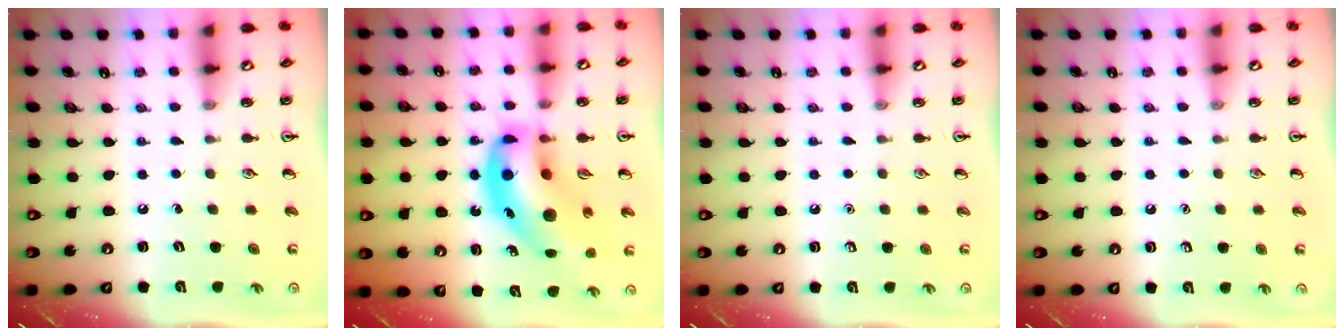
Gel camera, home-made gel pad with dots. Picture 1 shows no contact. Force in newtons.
{"total": 18.9, "press": 18.2, "slide": 5.2}
{"total": 0.0}
{"total": 0.0}